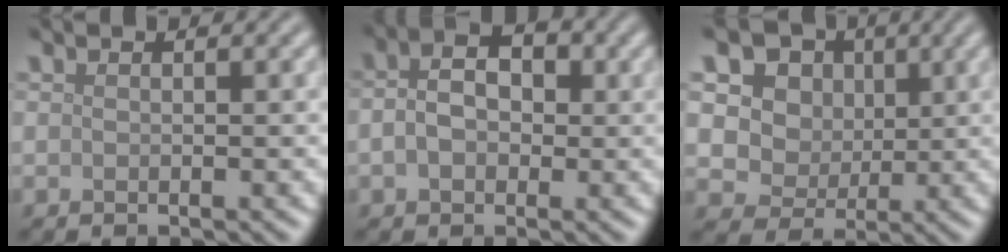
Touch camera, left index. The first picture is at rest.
{"total": 4.1, "force": [0.3, 2.8, 2.9], "torque": [-0.046, 0.008, -0.005]}
{"total": 10.9, "force": [4.2, 8.6, 5.1], "torque": [-0.098, 0.020, 0.056]}